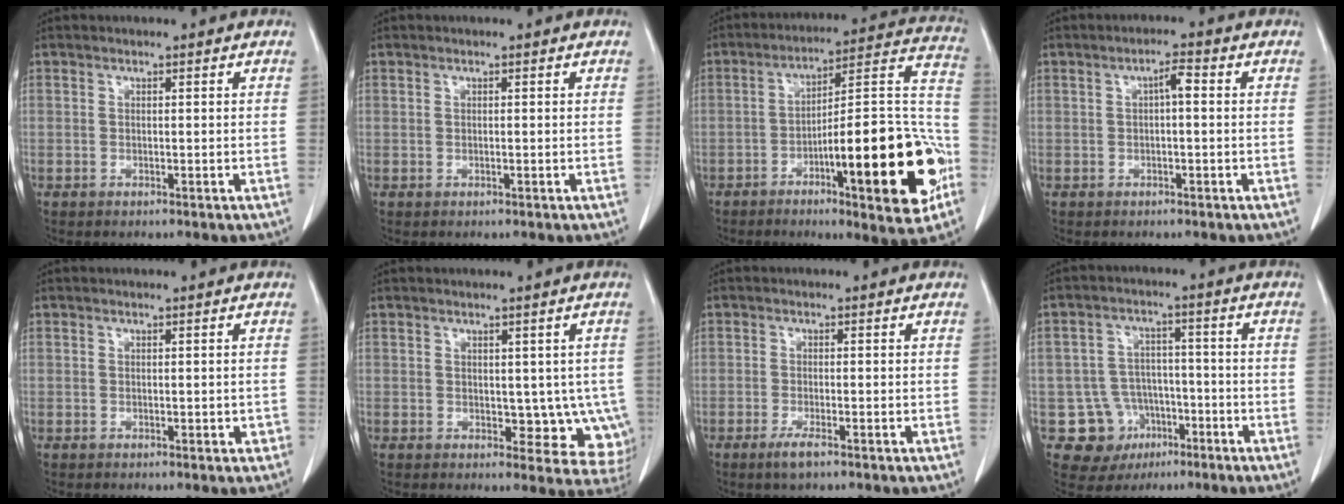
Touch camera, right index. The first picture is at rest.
{"total": 0.0}
{"total": 22.6, "force": [-7.7, 3.7, 21.0], "torque": [-0.245, 0.021, -0.103]}
{"total": 2.4, "force": [0.2, 0.5, 2.3], "torque": [-0.038, 0.006, 0.004]}
{"total": 1.0, "force": [-0.2, 0.6, 0.8], "torque": [-0.007, 0.003, 0.000]}
{"total": 7.2, "force": [-0.3, 4.7, 5.5], "torque": [-0.037, 0.003, 0.007]}
{"total": 2.4, "force": [-1.6, 0.3, 1.8], "torque": [-0.039, -0.004, -0.029]}
{"total": 8.7, "force": [-3.4, 7.9, 1.2], "torque": [-0.020, 0.015, -0.040]}